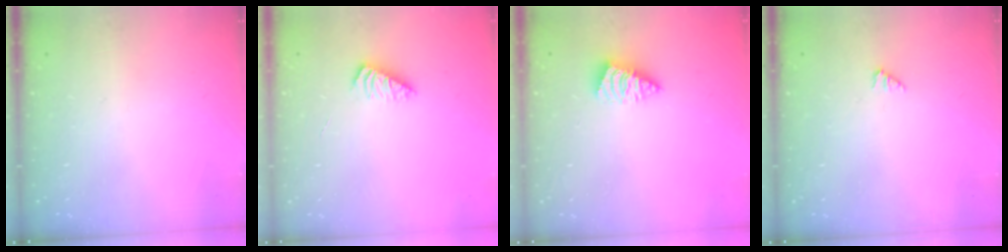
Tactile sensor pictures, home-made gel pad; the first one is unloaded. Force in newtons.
{"total": 2.5, "press": 2.5, "slide": 0.4}
{"total": 1.4, "press": 1.4, "slide": 0.3}
{"total": 0.0}